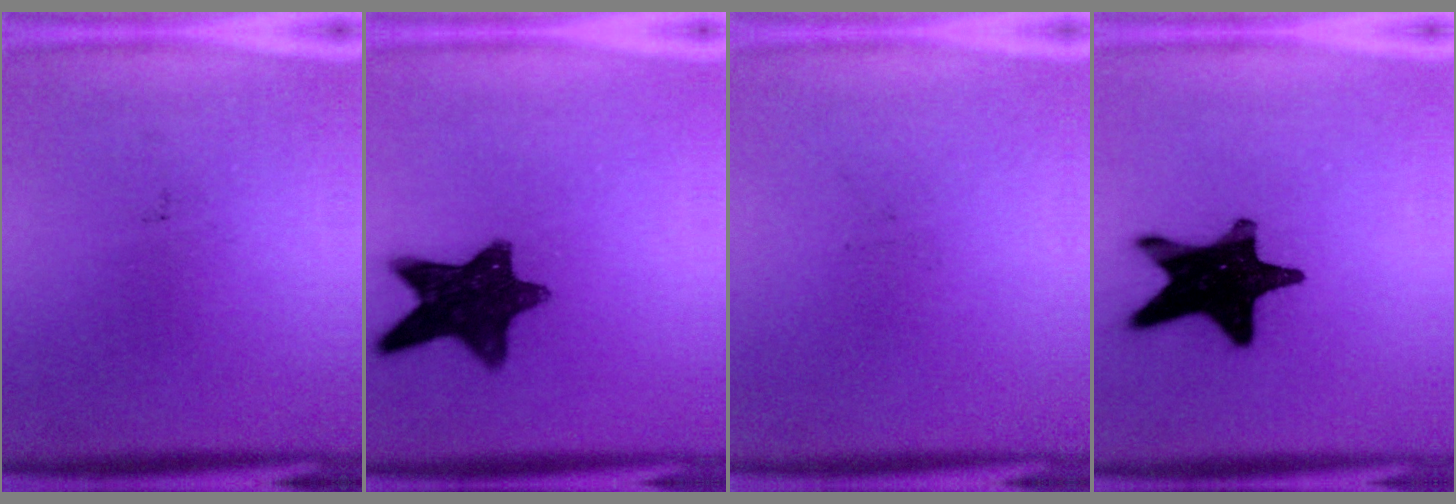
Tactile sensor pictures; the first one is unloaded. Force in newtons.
{"total": 12.4}
{"total": 0.0}
{"total": 20.1}